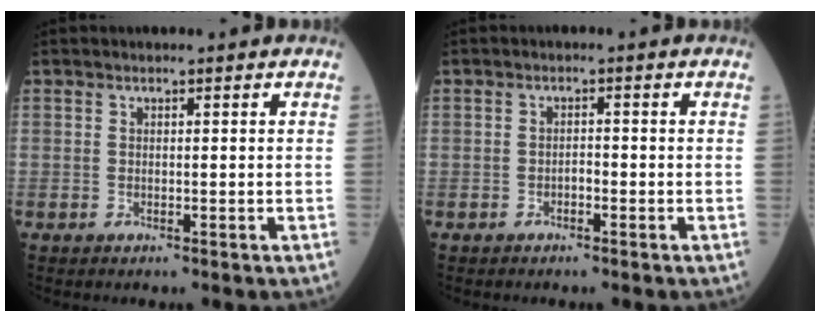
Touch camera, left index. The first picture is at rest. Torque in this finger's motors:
{"motor_torque": [0.06, 0.30, -0.05, 0.00]}